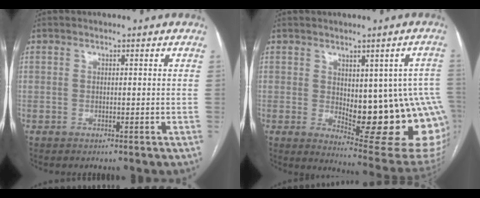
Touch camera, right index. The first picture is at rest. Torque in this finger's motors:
{"motor_torque": [1.84, -0.22, 0.40, 0.06]}